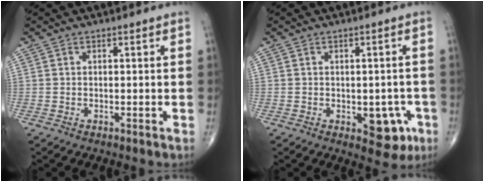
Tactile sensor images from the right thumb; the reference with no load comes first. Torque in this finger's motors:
{"motor_torque": [3.48, 1.53, 0.50, -0.74, 0.11]}